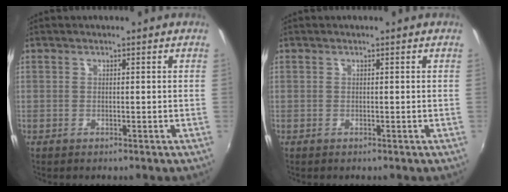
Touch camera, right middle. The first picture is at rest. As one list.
[{"total": 0.0}]